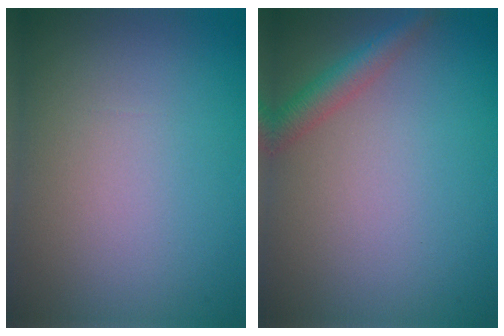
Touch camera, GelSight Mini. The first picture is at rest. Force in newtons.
{"total": 2.3, "press": 2.3, "slide": 0.1}